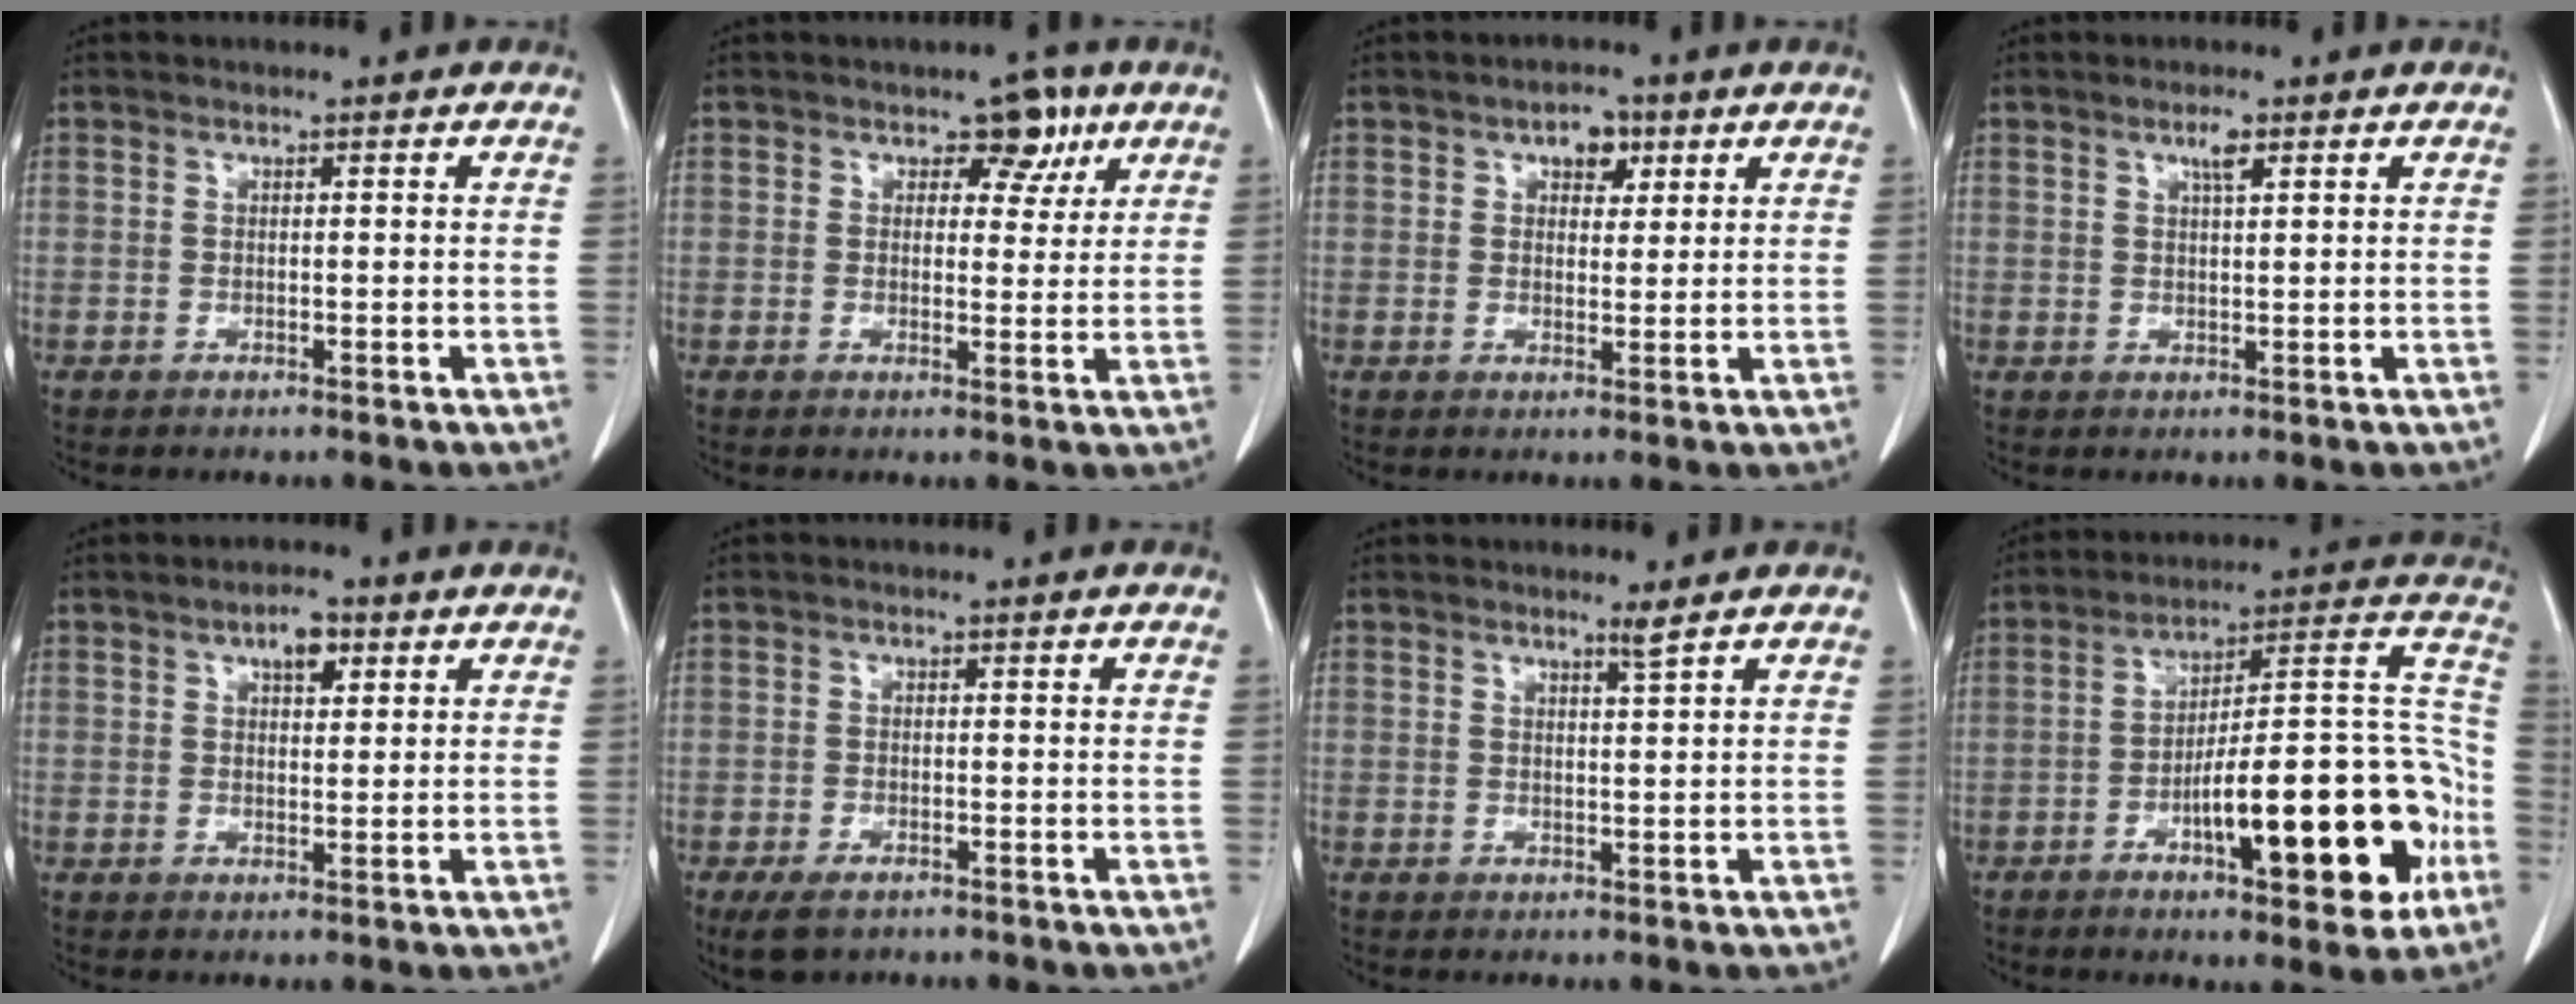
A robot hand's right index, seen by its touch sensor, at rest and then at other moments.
{"total": 4.6, "force": [2.4, 3.0, 2.5], "torque": [-0.017, 0.006, 0.029]}
{"total": 3.8, "force": [1.9, 2.2, 2.4], "torque": [-0.031, 0.008, 0.028]}
{"total": 2.1, "force": [1.2, 0.3, 1.7], "torque": [-0.033, 0.001, 0.021]}
{"total": 3.5, "force": [1.7, 1.4, 2.6], "torque": [-0.041, 0.003, 0.027]}
{"total": 4.0, "force": [-2.8, 1.8, 2.3], "torque": [-0.043, -0.008, -0.040]}
{"total": 1.2, "force": [0.9, -0.5, 0.6], "torque": [-0.024, -0.012, 0.020]}
{"total": 22.2, "force": [-8.0, 5.0, 20.1], "torque": [-0.245, 0.031, -0.105]}